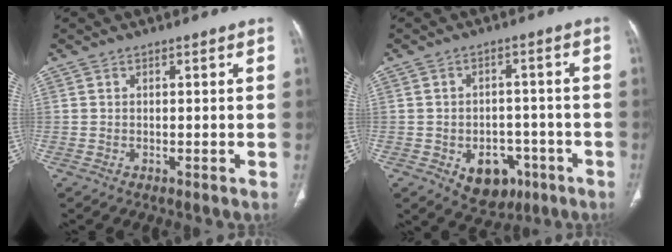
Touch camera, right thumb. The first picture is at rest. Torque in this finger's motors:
{"motor_torque": [3.24, 1.06, 0.50, -1.04, 0.00]}